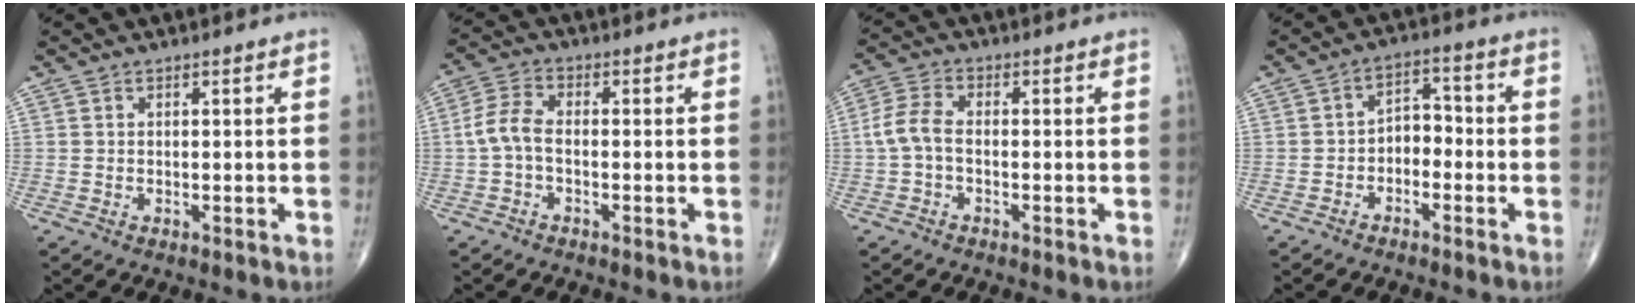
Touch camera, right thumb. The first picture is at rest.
{"total": 5.1, "force": [-0.9, 2.7, 4.3], "torque": [-0.093, 0.017, -0.027]}
{"total": 5.3, "force": [-0.8, 2.9, 4.3], "torque": [-0.097, 0.016, -0.024]}
{"total": 4.8, "force": [-1.8, 3.2, 3.1], "torque": [-0.032, 0.032, -0.041]}